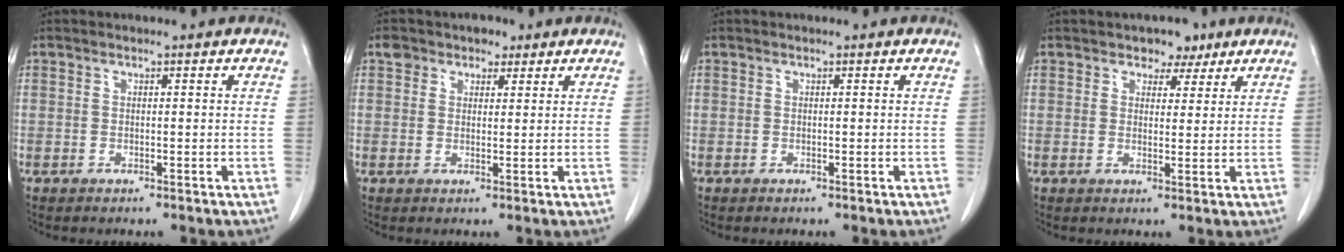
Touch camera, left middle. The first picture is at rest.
{"total": 3.5, "force": [2.1, 2.5, 1.2], "torque": [-0.019, 0.009, 0.034]}
{"total": 0.0}
{"total": 3.7, "force": [2.6, 2.4, 1.1], "torque": [-0.013, 0.001, 0.039]}